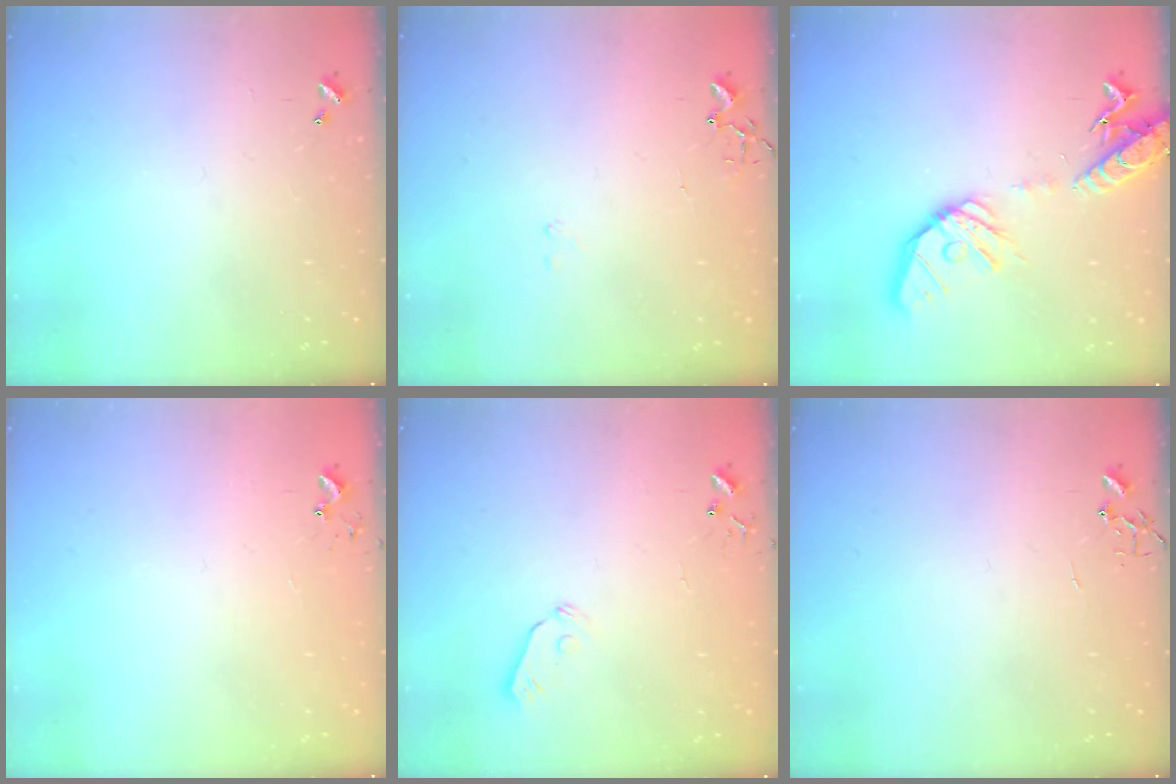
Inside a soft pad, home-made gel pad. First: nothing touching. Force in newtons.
{"total": 8.6, "press": 8.5, "slide": 0.7}
{"total": 17.8, "press": 17.5, "slide": 3.0}
{"total": 5.5, "press": 5.4, "slide": 0.4}
{"total": 4.3, "press": 4.3, "slide": 0.7}
{"total": 0.0}